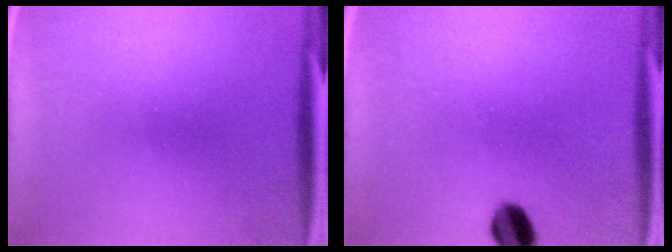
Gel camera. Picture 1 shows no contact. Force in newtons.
{"total": 6.3}